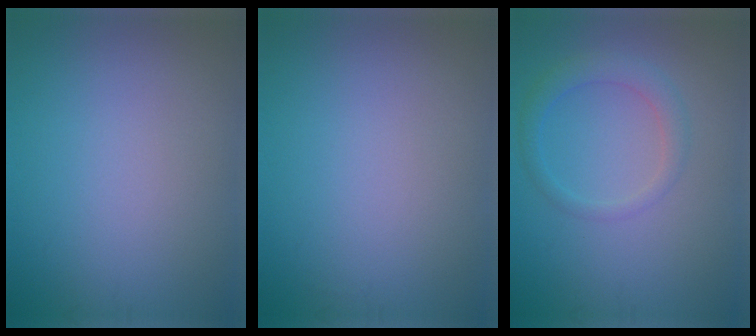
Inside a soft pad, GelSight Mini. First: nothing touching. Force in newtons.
{"total": 0.0}
{"total": 2.3, "press": 2.3, "slide": 0.1}